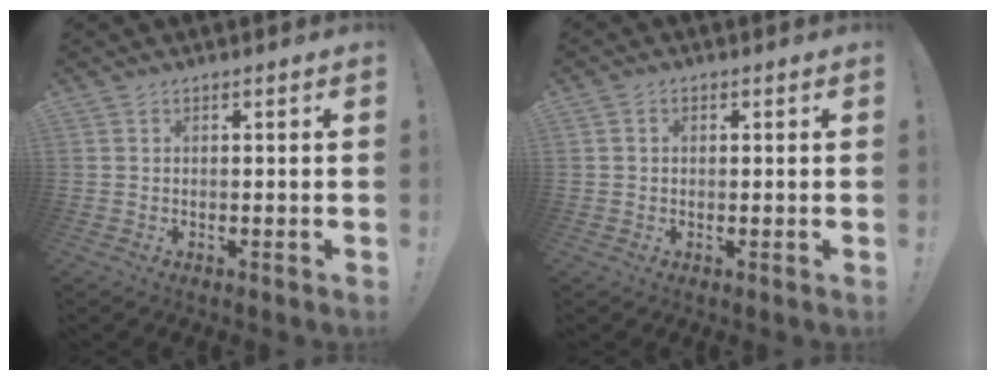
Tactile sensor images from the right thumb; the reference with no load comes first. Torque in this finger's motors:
{"motor_torque": [-0.02, -0.17, -0.03, -0.02, 0.08]}